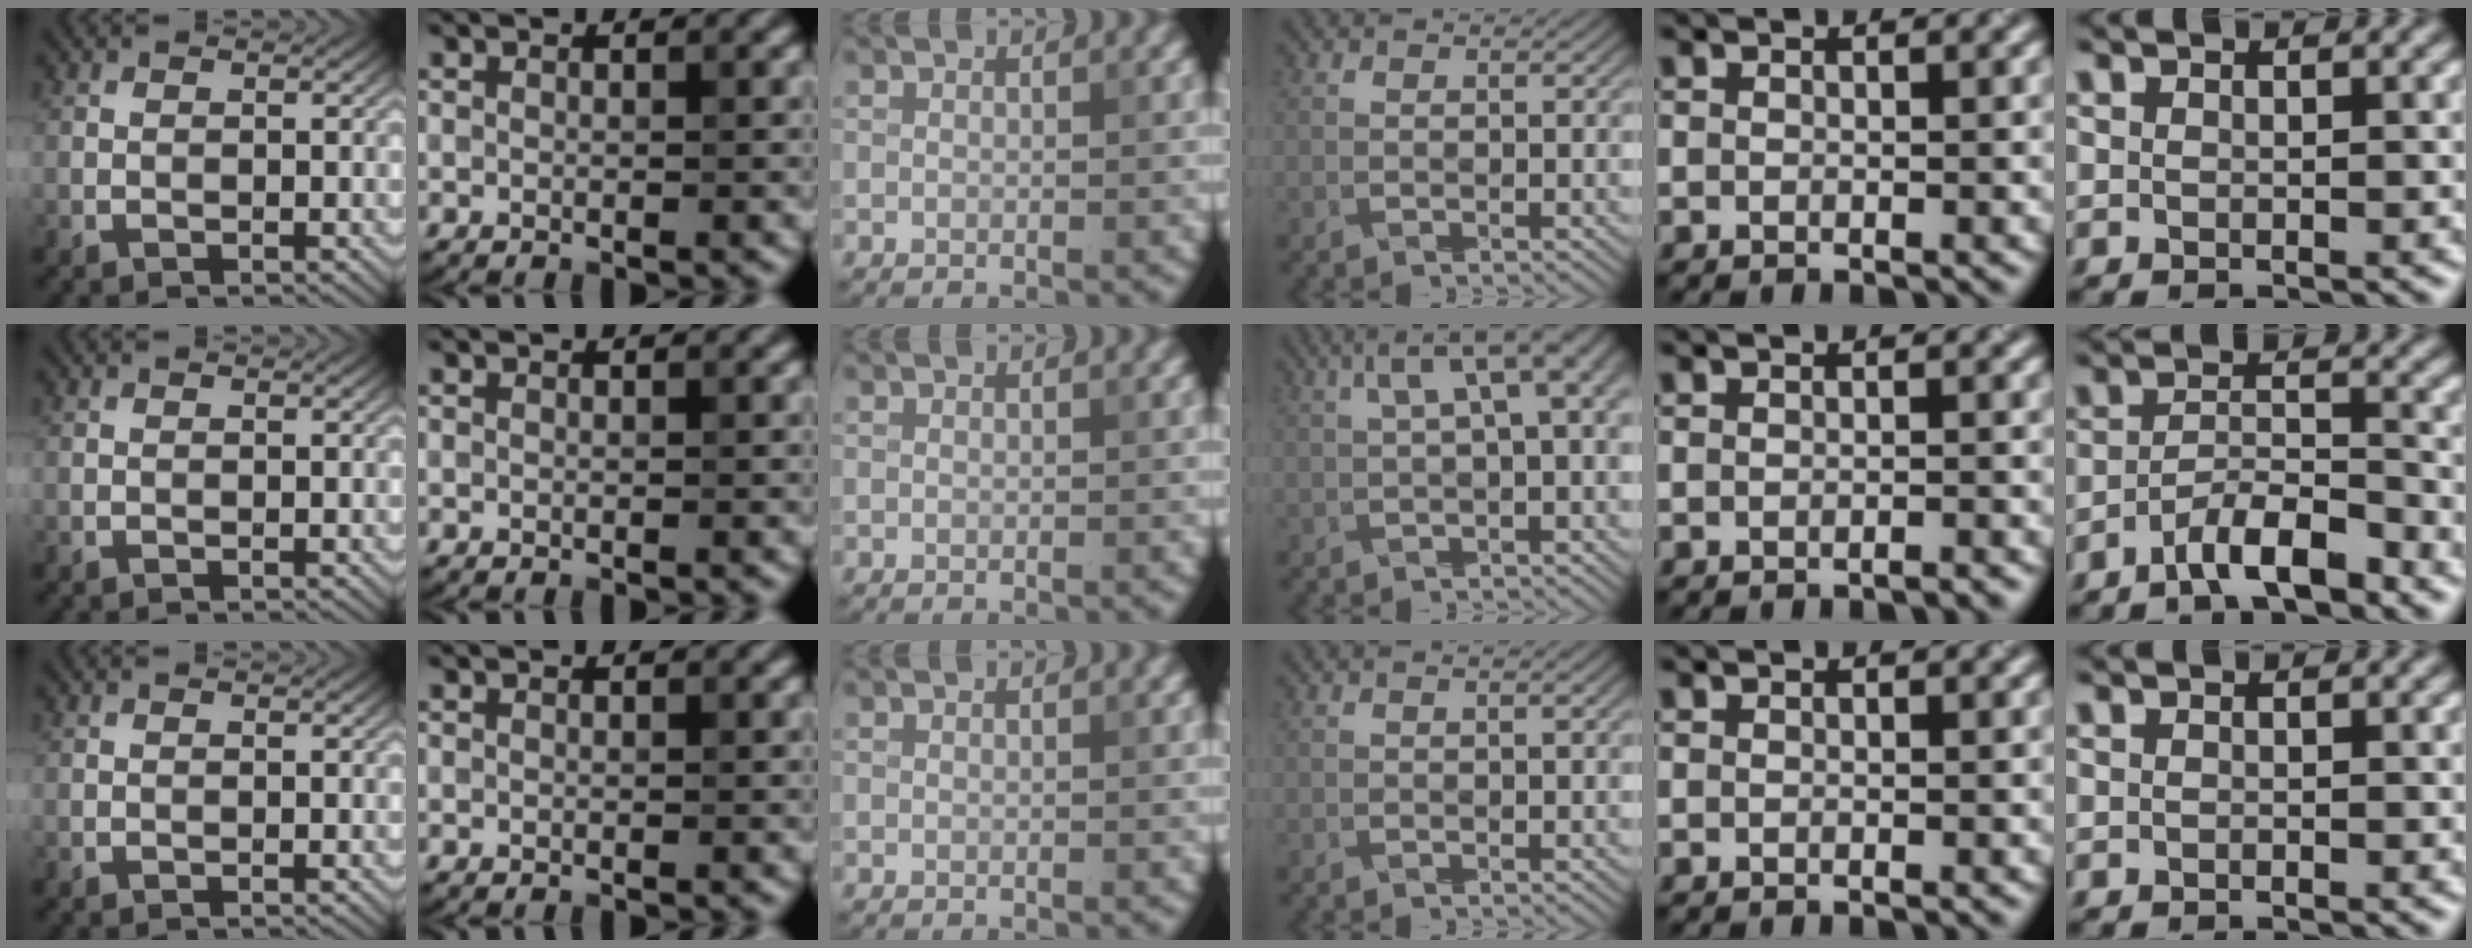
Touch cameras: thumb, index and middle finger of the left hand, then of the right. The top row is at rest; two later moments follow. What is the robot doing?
{"motion": "pour", "object": "sugar"}